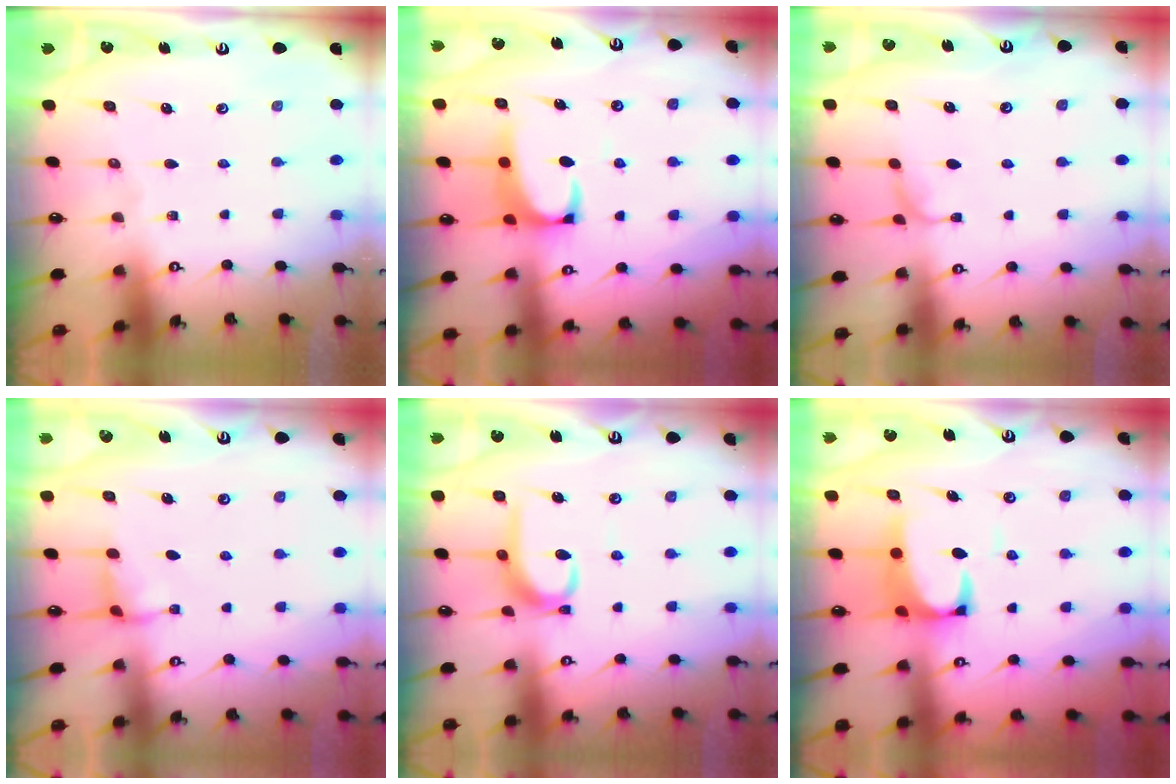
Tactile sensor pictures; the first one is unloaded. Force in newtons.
{"total": 2.1, "press": 1.9, "slide": 0.9}
{"total": 2.3, "press": 2.3, "slide": 0.4}
{"total": 1.5, "press": 1.3, "slide": 0.7}
{"total": 8.3, "press": 8.3, "slide": 0.3}
{"total": 4.7, "press": 4.5, "slide": 1.2}